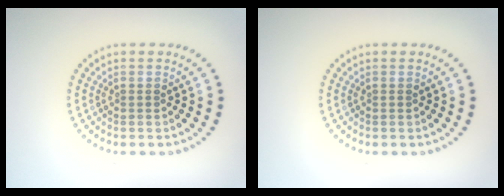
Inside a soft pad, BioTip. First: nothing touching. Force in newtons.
{"total": 0.0}